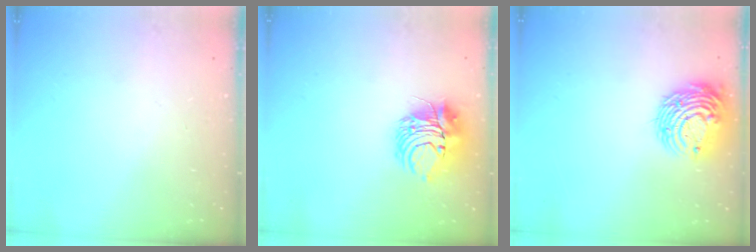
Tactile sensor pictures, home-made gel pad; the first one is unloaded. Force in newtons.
{"total": 9.1, "press": 9.1, "slide": 1.1}
{"total": 12.5, "press": 12.5, "slide": 1.2}